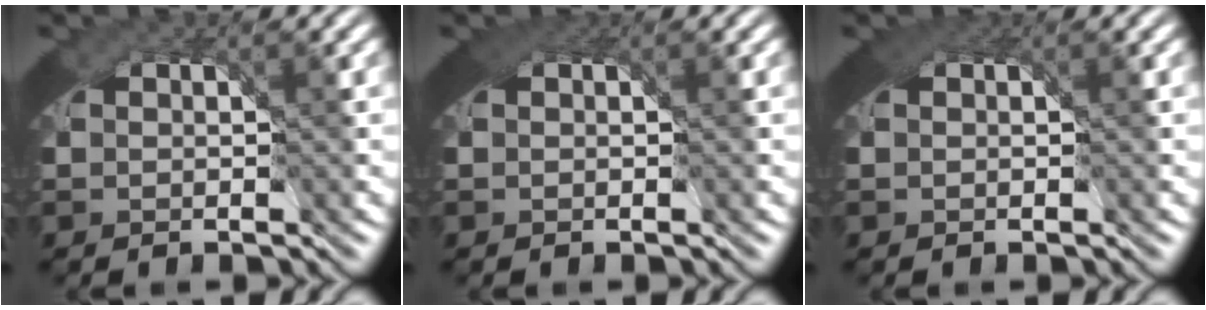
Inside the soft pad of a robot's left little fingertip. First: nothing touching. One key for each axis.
{"total": 0.5, "fx": 0.2, "fy": 0.2, "fz": 0.4, "tx": -0.005, "ty": 0.005, "tz": 0.000}
{"total": 0.0}